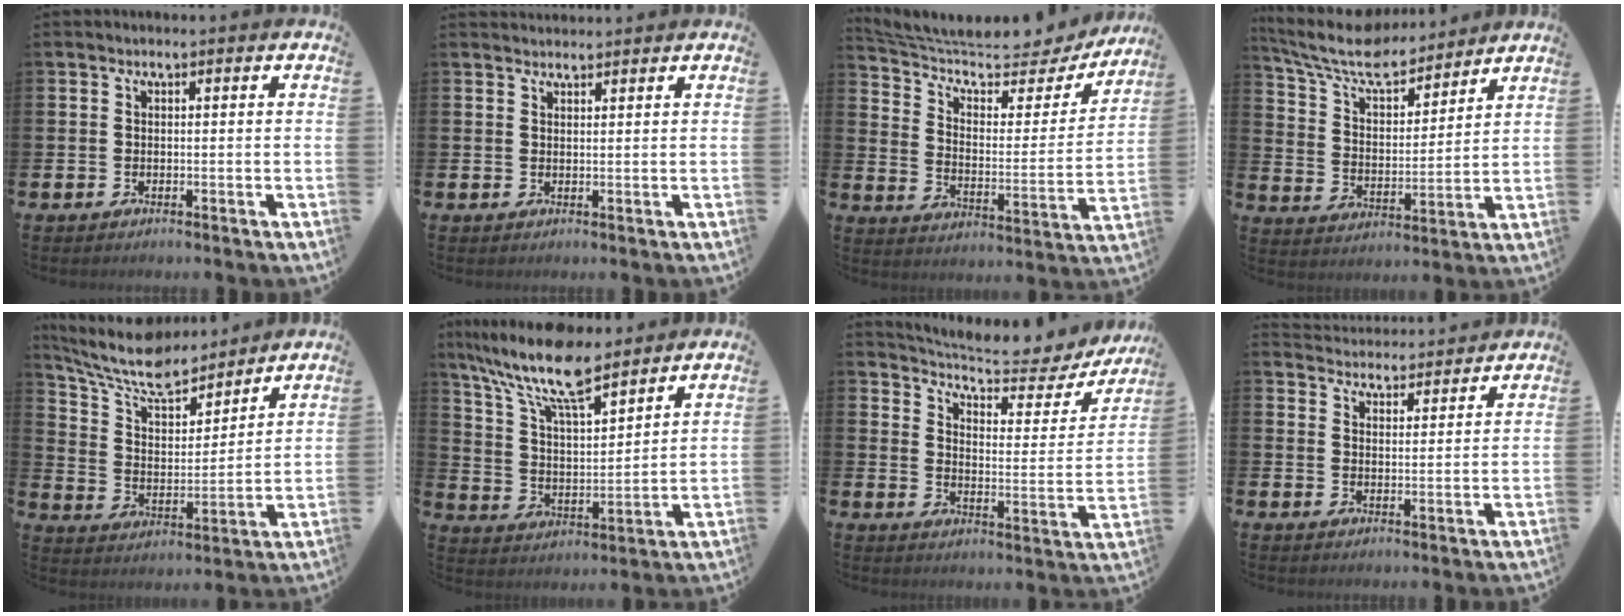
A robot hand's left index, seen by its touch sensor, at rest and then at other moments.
{"total": 1.6, "force": [1.6, 0.2, 0.0], "torque": [0.007, -0.007, 0.028]}
{"total": 8.3, "force": [7.3, 2.2, 3.2], "torque": [-0.095, -0.053, 0.118]}
{"total": 9.2, "force": [8.1, 2.7, 3.4], "torque": [-0.102, -0.051, 0.142]}
{"total": 9.8, "force": [8.8, 2.8, 3.1], "torque": [-0.102, -0.059, 0.156]}
{"total": 11.5, "force": [9.7, 2.6, 5.6], "torque": [-0.139, -0.045, 0.171]}
{"total": 7.0, "force": [6.5, 1.0, 2.3], "torque": [-0.065, -0.050, 0.107]}
{"total": 4.2, "force": [4.2, 0.4, -0.3], "torque": [-0.007, -0.034, 0.074]}